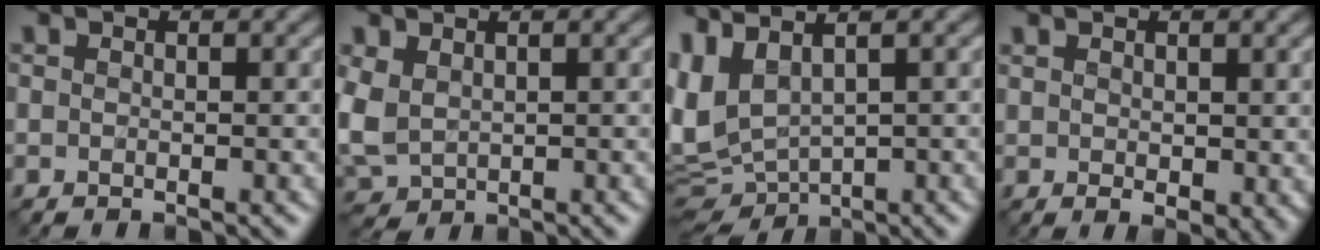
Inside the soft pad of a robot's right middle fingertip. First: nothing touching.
{"total": 3.6, "force": [0.9, 2.7, 2.3], "torque": [-0.074, 0.001, 0.018]}
{"total": 5.4, "force": [1.7, 2.7, 4.3], "torque": [-0.108, 0.001, 0.040]}
{"total": 2.1, "force": [0.7, 0.9, 1.7], "torque": [-0.030, -0.003, 0.019]}